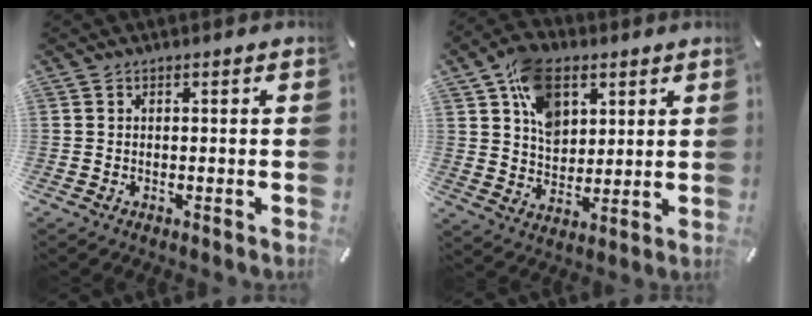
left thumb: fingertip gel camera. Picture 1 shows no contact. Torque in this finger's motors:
{"motor_torque": [1.67, 1.62, 1.17, -1.21, 0.42]}